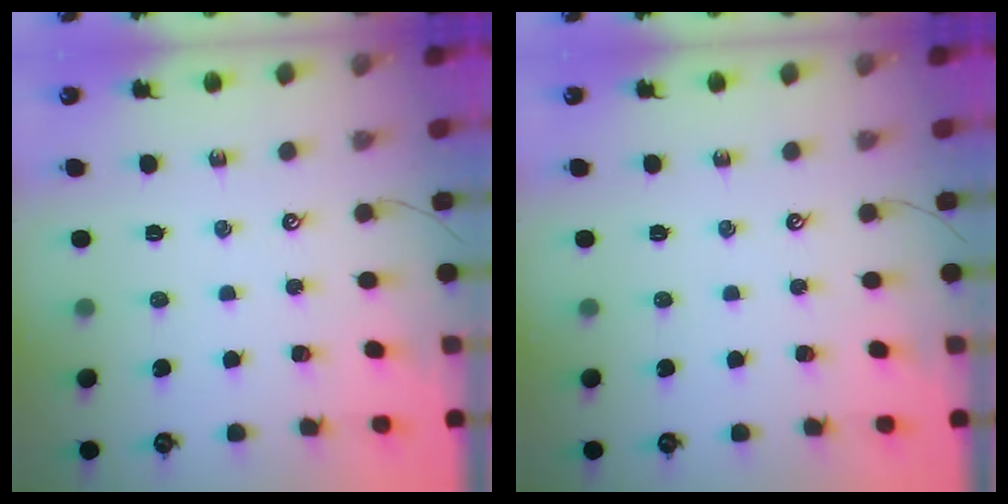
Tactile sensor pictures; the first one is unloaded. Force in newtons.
{"total": 0.0}